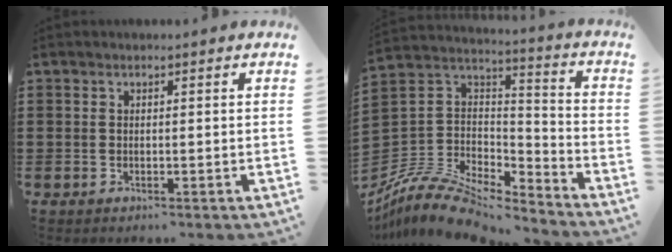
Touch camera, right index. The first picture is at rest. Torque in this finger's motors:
{"motor_torque": [-1.18, 0.96, 0.18, 0.05]}